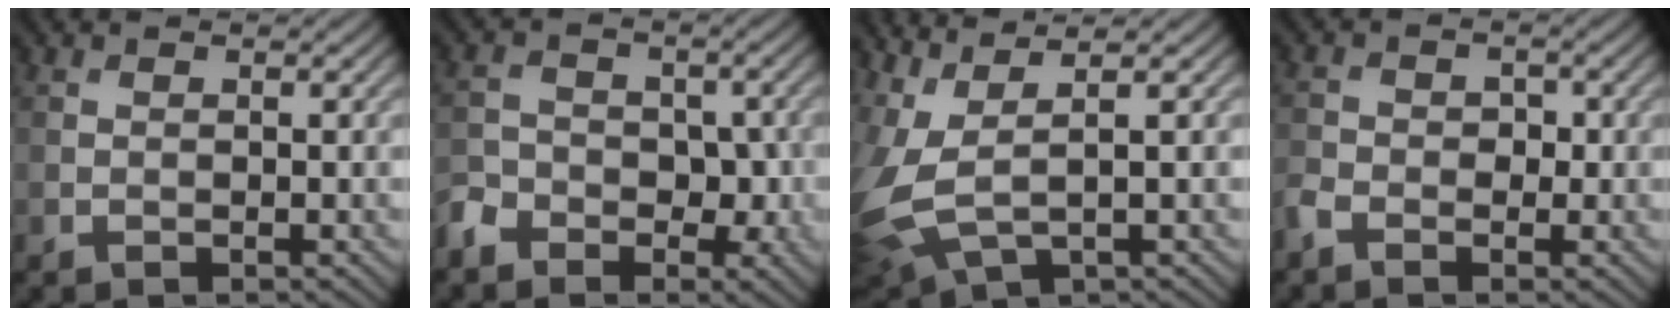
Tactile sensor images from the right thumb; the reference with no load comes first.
{"total": 4.7, "force": [-2.7, 3.3, 2.0], "torque": [-0.037, -0.002, -0.057]}
{"total": 8.3, "force": [1.1, 3.4, 7.5], "torque": [-0.214, -0.006, 0.030]}
{"total": 2.8, "force": [-1.6, 1.8, 1.5], "torque": [-0.032, 0.002, -0.038]}